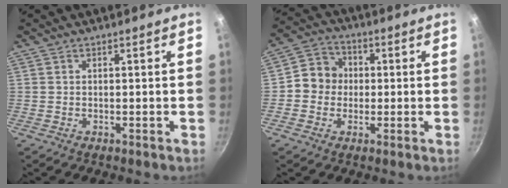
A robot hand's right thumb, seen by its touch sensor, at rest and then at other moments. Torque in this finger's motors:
{"motor_torque": [-0.21, 0.40, 0.62, -0.54, 0.00]}